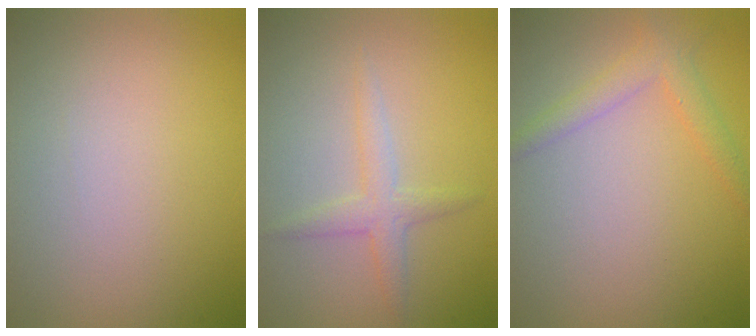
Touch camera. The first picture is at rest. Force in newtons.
{"total": 2.0, "press": 2.0, "slide": 0.1}
{"total": 2.3, "press": 2.3, "slide": 0.2}